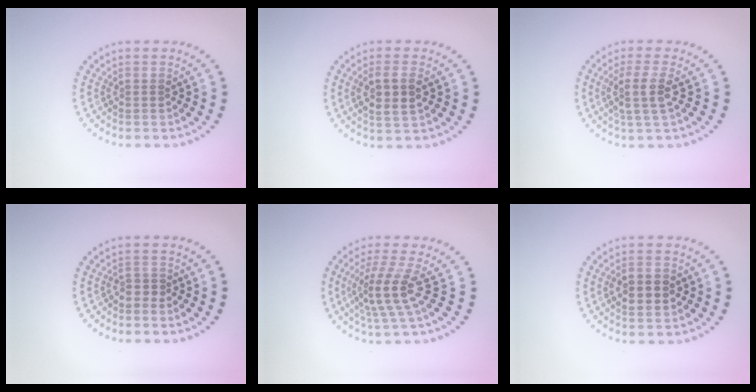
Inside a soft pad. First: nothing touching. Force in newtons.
{"total": 2.9, "press": 2.8, "slide": 0.9}
{"total": 3.0, "press": 2.4, "slide": 1.8}
{"total": 1.0, "press": 0.6, "slide": 0.8}
{"total": 3.8, "press": 2.7, "slide": 2.6}
{"total": 3.4, "press": 3.4, "slide": 0.1}